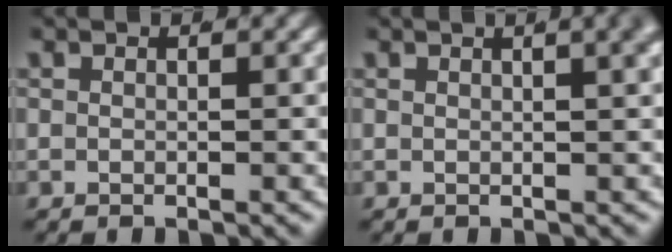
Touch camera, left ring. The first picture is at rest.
{"total": 2.5, "force": [1.1, 0.3, 2.2], "torque": [-0.012, 0.016, 0.012]}